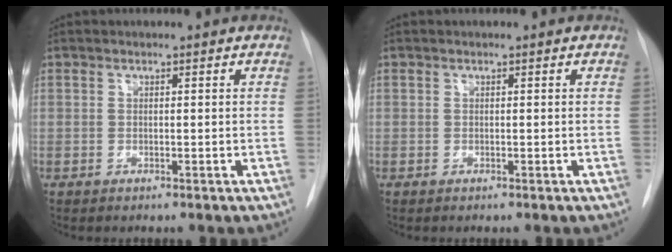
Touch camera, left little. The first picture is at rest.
{"total": 0.0}